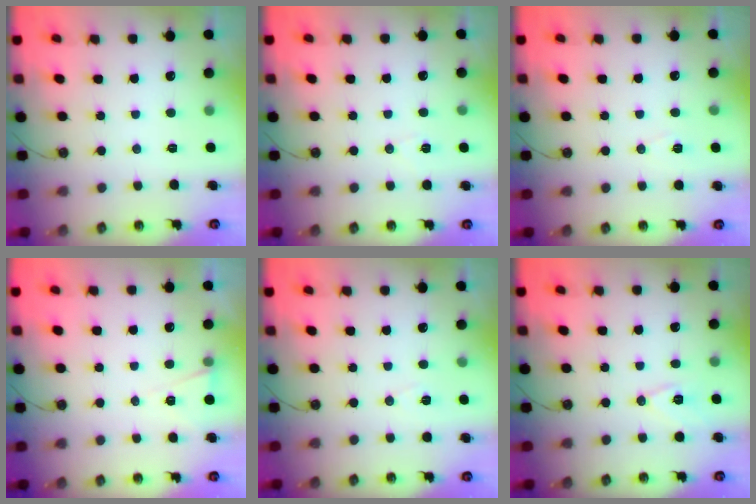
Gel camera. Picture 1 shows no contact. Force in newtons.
{"total": 4.5, "press": 3.8, "slide": 2.3}
{"total": 7.1, "press": 5.4, "slide": 4.6}
{"total": 5.2, "press": 3.1, "slide": 4.2}
{"total": 6.7, "press": 5.1, "slide": 4.3}
{"total": 8.4, "press": 7.5, "slide": 3.8}